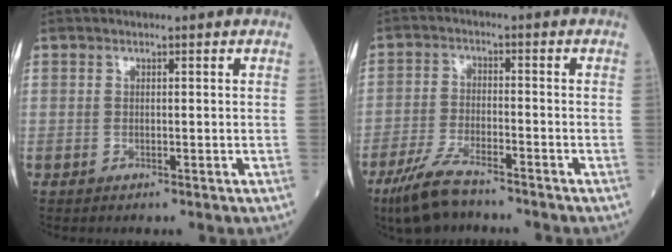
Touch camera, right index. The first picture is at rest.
{"total": 7.5, "force": [-5.9, 1.5, 4.3], "torque": [-0.099, -0.019, -0.113]}